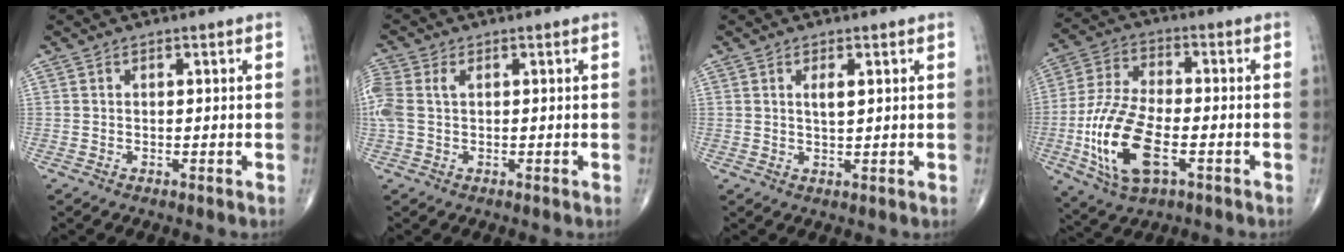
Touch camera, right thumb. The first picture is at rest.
{"total": 5.6, "force": [1.0, 3.4, 4.4], "torque": [-0.145, 0.024, 0.023]}
{"total": 2.5, "force": [0.9, 0.7, 2.2], "torque": [-0.039, -0.005, 0.016]}
{"total": 16.2, "force": [-4.6, 7.5, 13.5], "torque": [-0.281, 0.012, -0.082]}